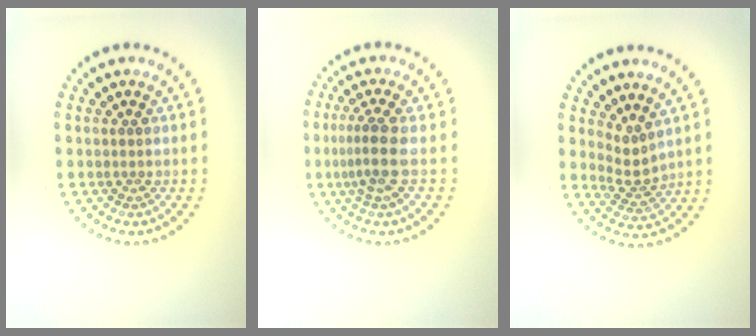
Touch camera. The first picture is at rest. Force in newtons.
{"total": 2.8, "press": 2.1, "slide": 1.8}
{"total": 2.3, "press": 1.5, "slide": 1.7}